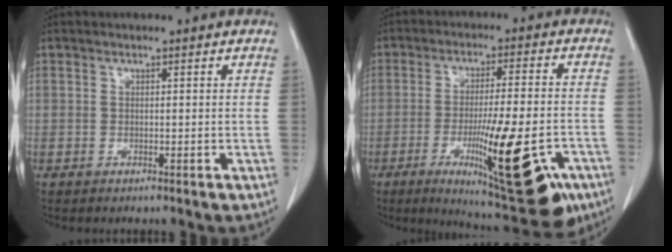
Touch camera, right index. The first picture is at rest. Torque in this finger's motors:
{"motor_torque": [1.84, -0.30, 0.59, 0.20]}